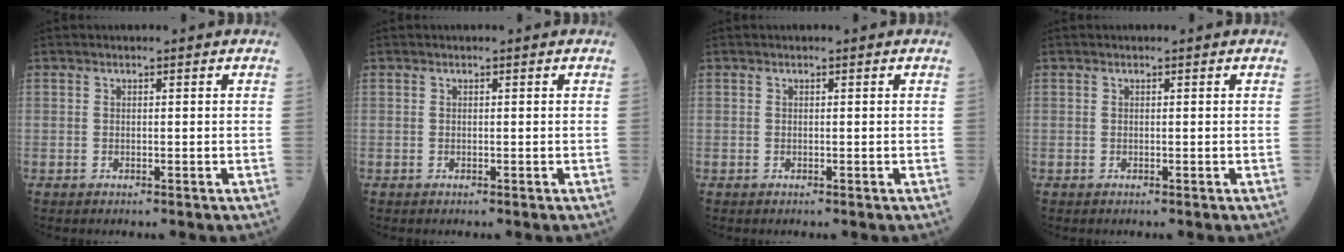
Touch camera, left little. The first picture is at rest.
{"total": 0.0}
{"total": 0.0}
{"total": 0.0}